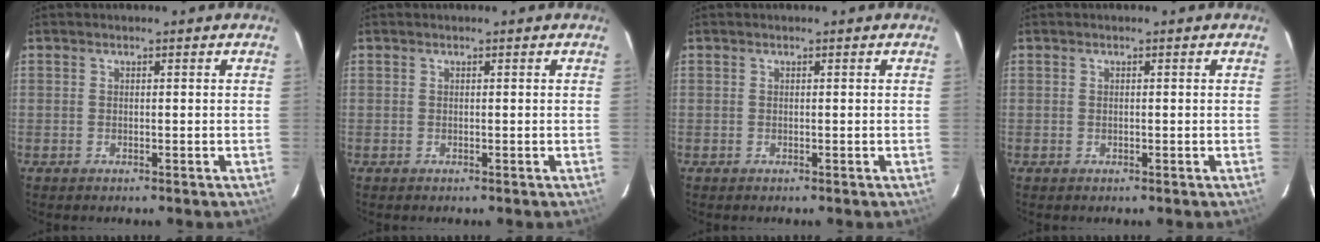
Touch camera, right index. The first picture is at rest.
{"total": 0.0}
{"total": 0.0}
{"total": 0.0}